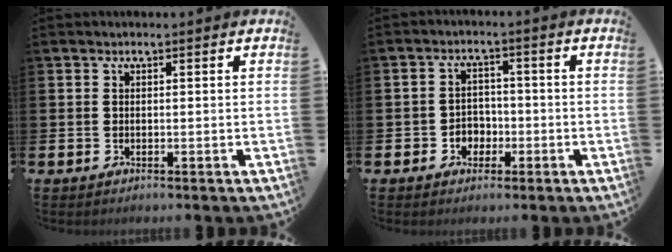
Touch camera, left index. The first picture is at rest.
{"total": 3.0, "force": [-1.4, 2.6, 0.9], "torque": [-0.024, 0.003, -0.032]}